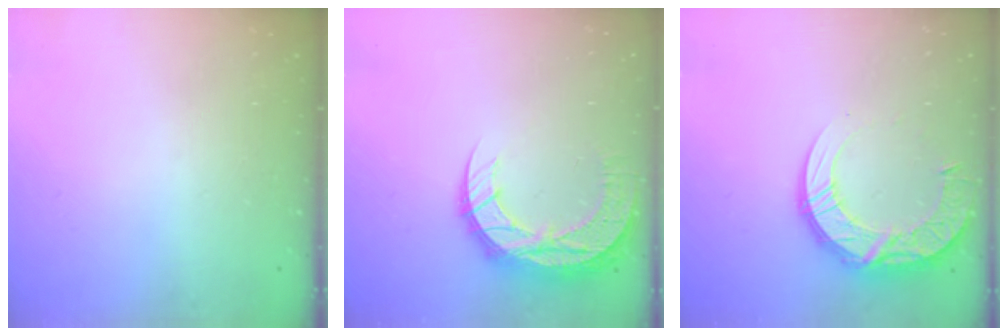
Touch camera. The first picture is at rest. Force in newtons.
{"total": 12.2, "press": 12.2, "slide": 0.9}
{"total": 19.5, "press": 19.4, "slide": 1.5}